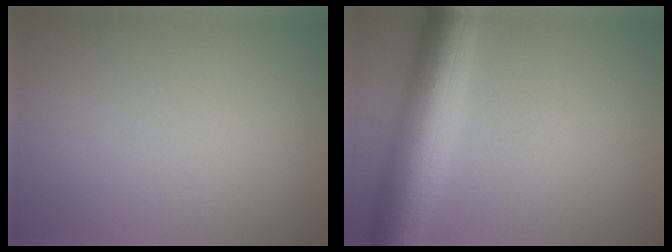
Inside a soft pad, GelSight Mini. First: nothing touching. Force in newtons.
{"total": 8.9, "press": 8.9, "slide": 0.0}